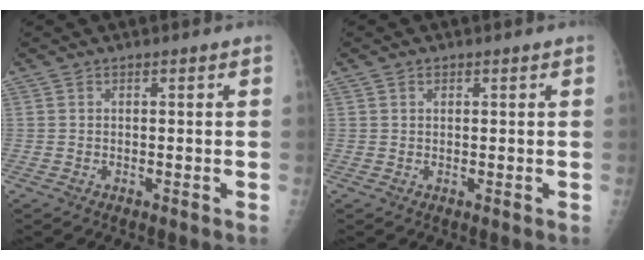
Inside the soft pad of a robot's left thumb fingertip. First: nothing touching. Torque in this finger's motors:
{"motor_torque": [0.01, -0.08, -0.11, -0.11, 0.02]}